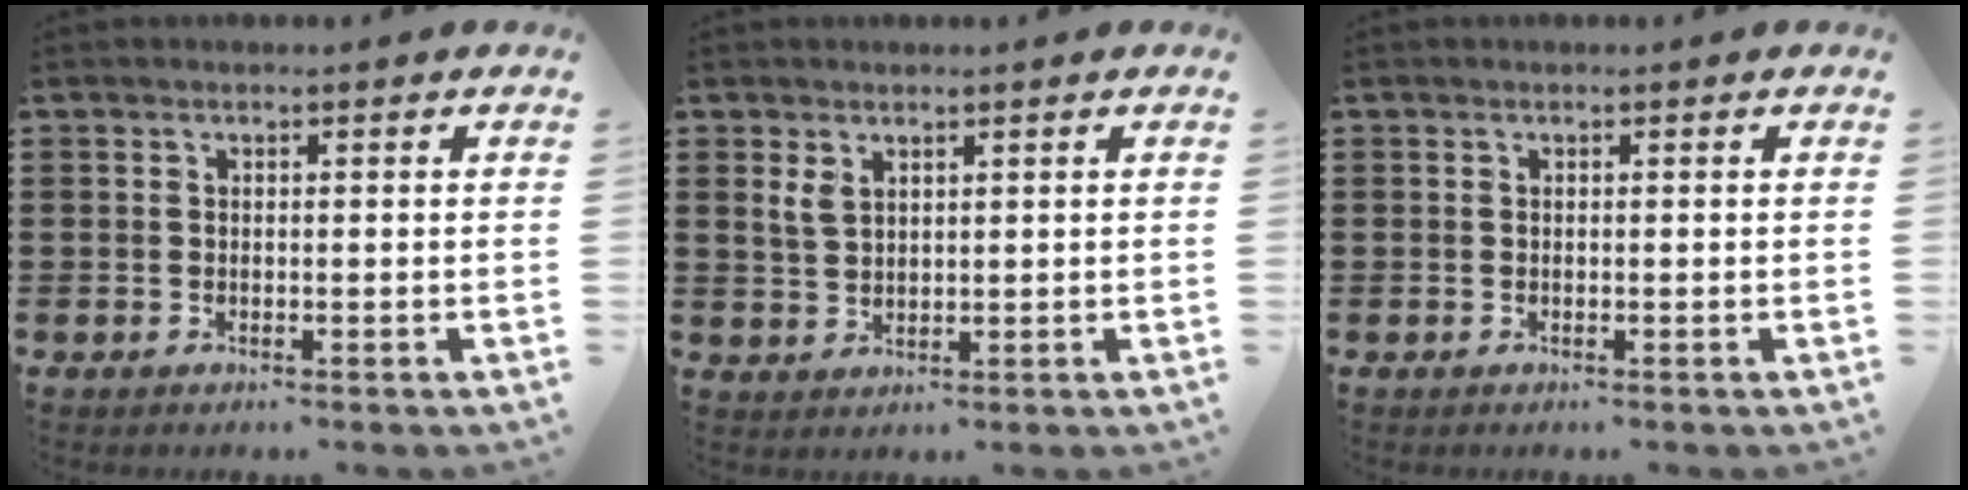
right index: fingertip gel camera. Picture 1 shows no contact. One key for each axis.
{"total": 2.5, "fx": 1.6, "fy": 1.4, "fz": 1.4, "tx": -0.032, "ty": 0.005, "tz": 0.030}
{"total": 0.0}